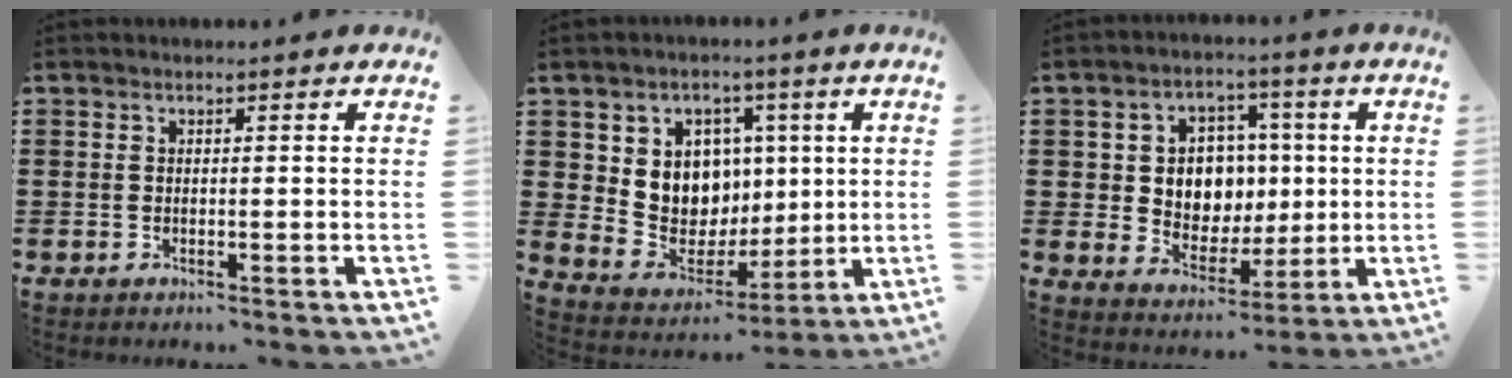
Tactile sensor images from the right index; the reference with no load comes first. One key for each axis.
{"total": 8.7, "fx": 2.3, "fy": 7.9, "fz": 2.7, "tx": -0.073, "ty": -0.016, "tz": 0.047}
{"total": 7.5, "fx": 1.1, "fy": 6.5, "fz": 3.5, "tx": -0.081, "ty": 0.014, "tz": 0.019}